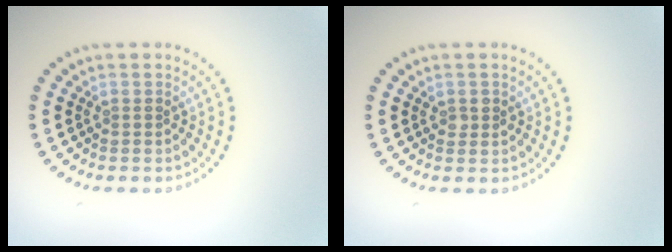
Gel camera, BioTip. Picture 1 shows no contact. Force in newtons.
{"total": 1.0, "press": 1.0, "slide": 0.1}